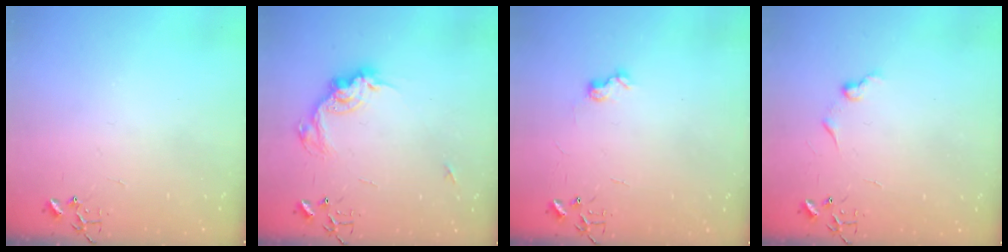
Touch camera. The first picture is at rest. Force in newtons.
{"total": 14.4, "press": 14.3, "slide": 1.1}
{"total": 7.2, "press": 7.2, "slide": 0.6}
{"total": 6.3, "press": 6.3, "slide": 0.5}